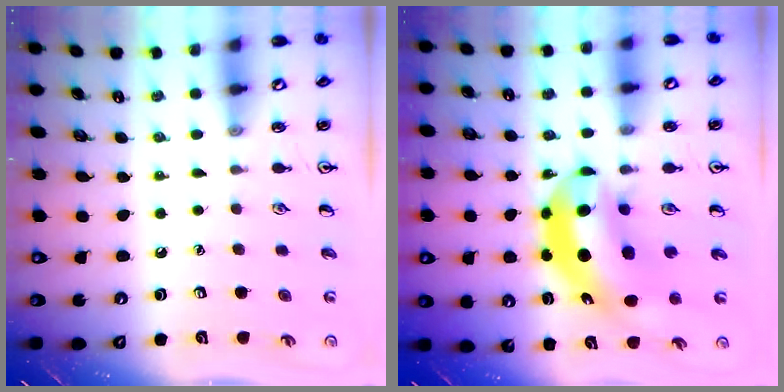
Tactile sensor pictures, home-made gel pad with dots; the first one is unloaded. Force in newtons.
{"total": 10.1, "press": 9.6, "slide": 3.0}